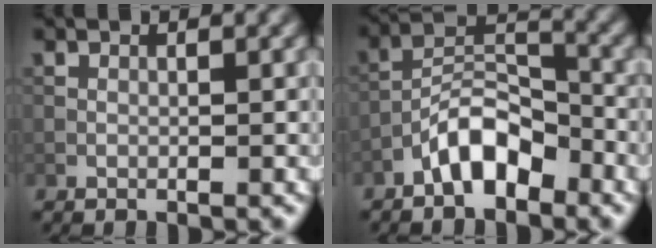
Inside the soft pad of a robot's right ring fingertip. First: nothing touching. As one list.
[{"total": 5.6, "force": [-3.5, 2.4, 3.6], "torque": [-0.057, 0.019, -0.067]}]